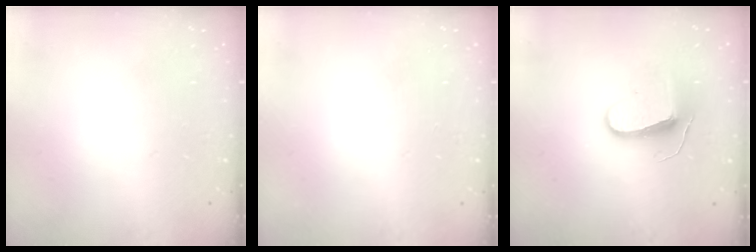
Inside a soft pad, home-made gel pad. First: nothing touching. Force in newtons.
{"total": 0.5, "press": 0.5, "slide": 0.1}
{"total": 8.5, "press": 8.5, "slide": 0.3}